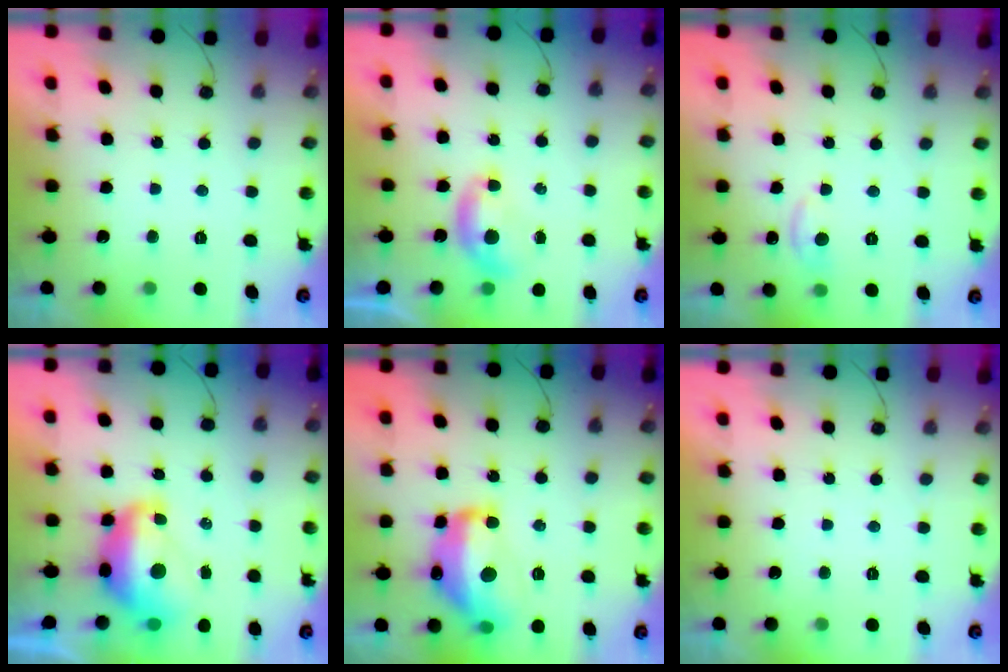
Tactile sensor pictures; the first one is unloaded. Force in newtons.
{"total": 5.6, "press": 5.5, "slide": 1.1}
{"total": 6.4, "press": 6.4, "slide": 0.6}
{"total": 11.5, "press": 11.4, "slide": 1.2}
{"total": 17.3, "press": 17.3, "slide": 1.1}
{"total": 0.0}